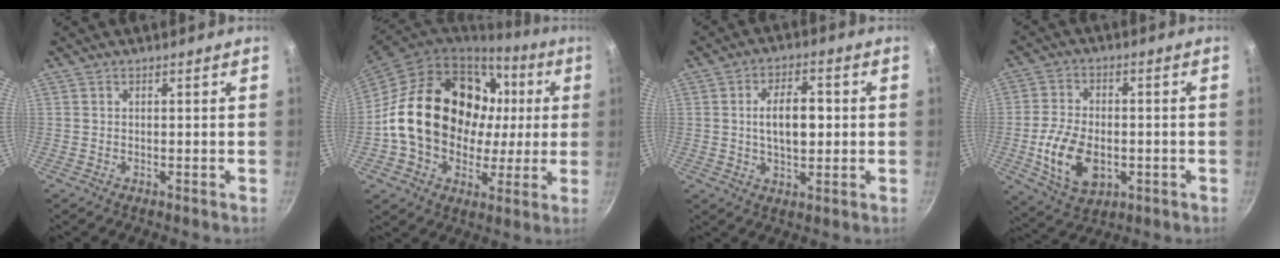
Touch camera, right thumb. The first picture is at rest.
{"total": 24.9, "force": [2.9, 19.2, 15.5], "torque": [-0.236, 0.035, 0.060]}
{"total": 8.7, "force": [0.4, 4.7, 7.4], "torque": [-0.103, 0.011, 0.006]}
{"total": 12.4, "force": [-2.6, 8.0, 9.1], "torque": [-0.160, 0.007, -0.039]}